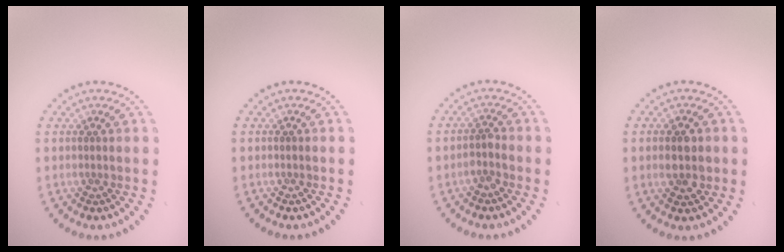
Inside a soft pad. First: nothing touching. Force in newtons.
{"total": 0.0}
{"total": 1.3, "press": 1.2, "slide": 0.6}
{"total": 2.9, "press": 2.9, "slide": 0.2}